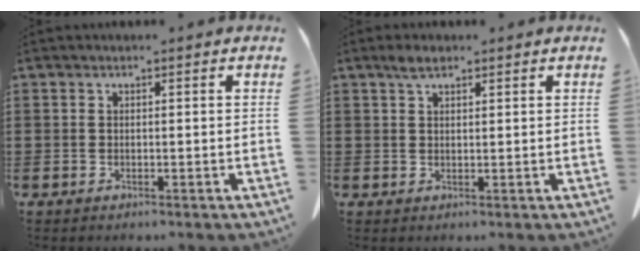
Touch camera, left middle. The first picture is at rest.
{"total": 2.2, "force": [1.6, 1.0, 1.2], "torque": [-0.029, 0.003, 0.030]}